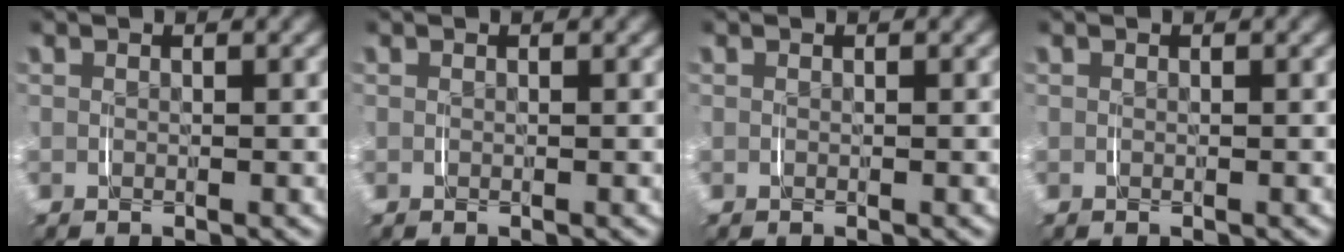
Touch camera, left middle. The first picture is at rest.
{"total": 0.0}
{"total": 0.0}
{"total": 0.0}